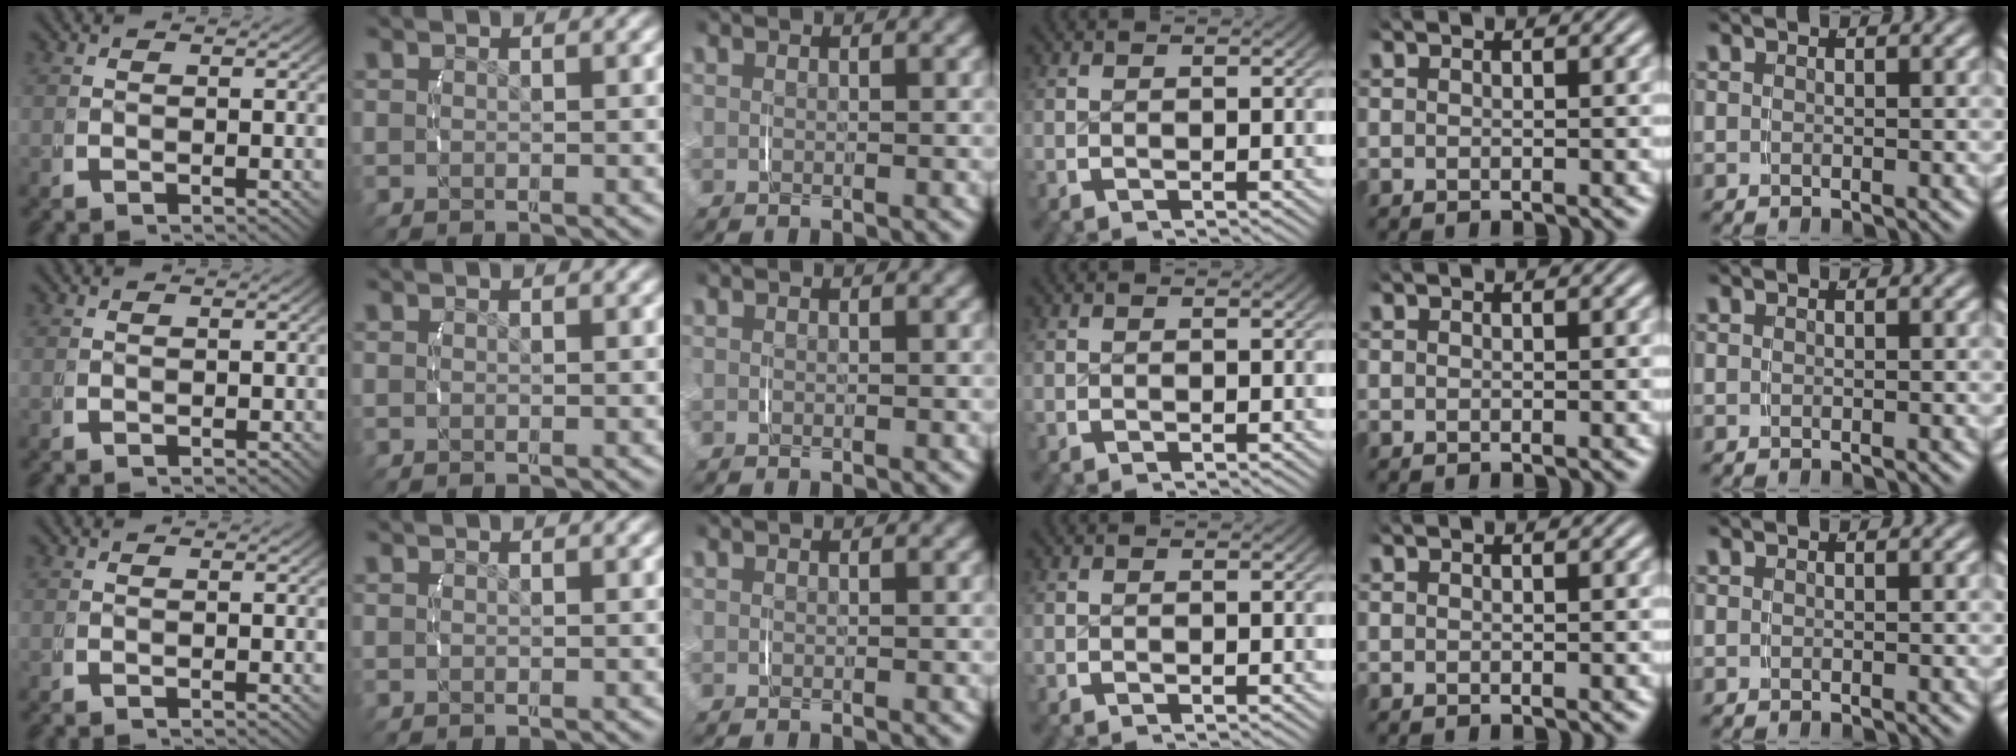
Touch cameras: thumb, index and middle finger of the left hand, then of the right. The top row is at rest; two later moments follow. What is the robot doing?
{"motion": "lift_and_place", "object": "string"}